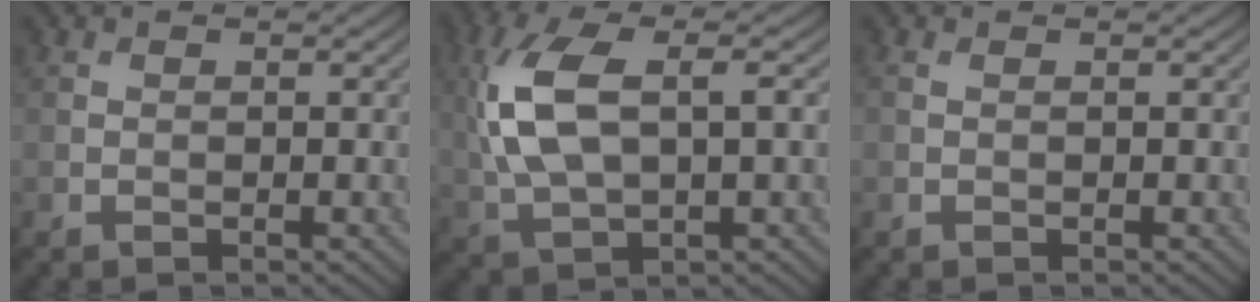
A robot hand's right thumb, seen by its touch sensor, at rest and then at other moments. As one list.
[{"total": 10.8, "force": [1.5, 5.0, 9.5], "torque": [-0.225, 0.004, 0.032]}, {"total": 0.0}]